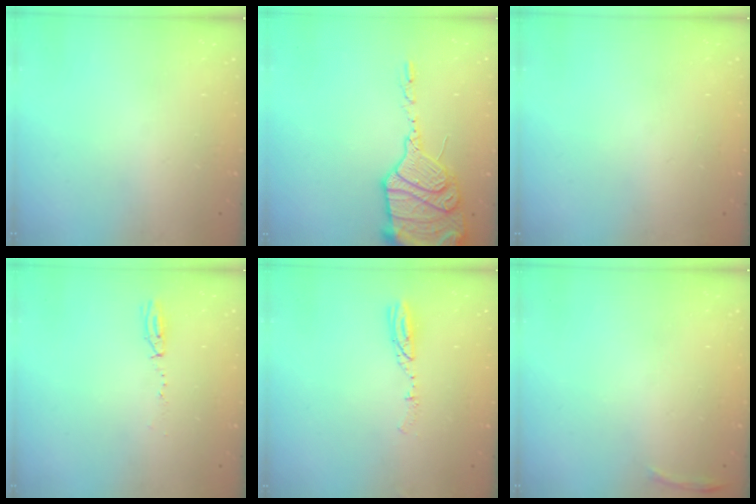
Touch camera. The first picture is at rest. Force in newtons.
{"total": 20.5, "press": 19.8, "slide": 5.4}
{"total": 2.8, "press": 2.2, "slide": 1.7}
{"total": 3.9, "press": 3.8, "slide": 0.9}
{"total": 4.5, "press": 4.3, "slide": 1.0}
{"total": 4.0, "press": 3.7, "slide": 1.6}